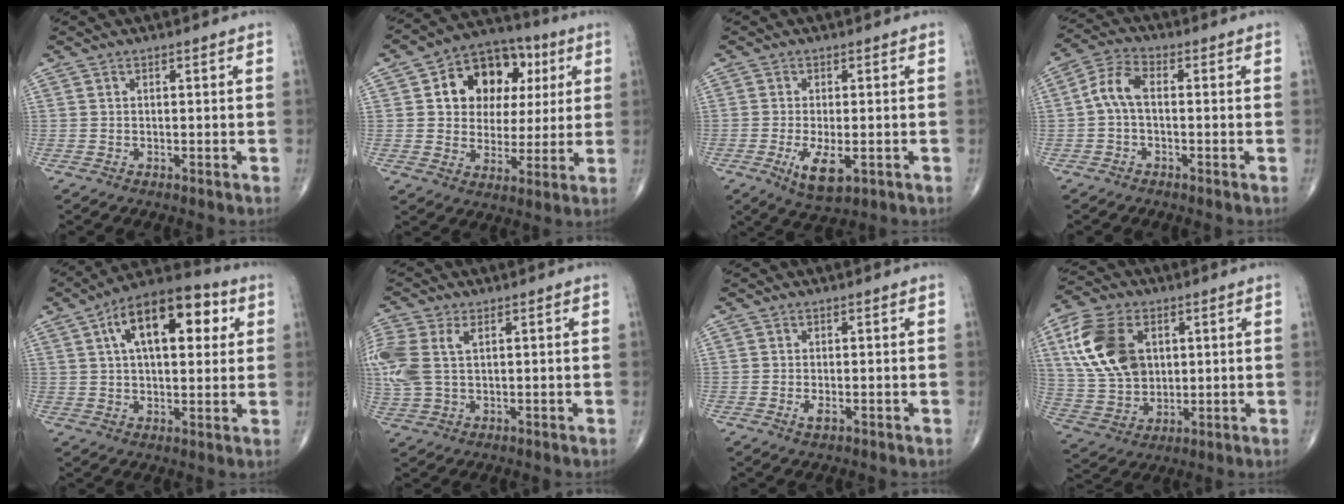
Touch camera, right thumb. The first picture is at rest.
{"total": 16.2, "force": [4.8, 11.9, 9.9], "torque": [-0.097, 0.010, 0.073]}
{"total": 6.5, "force": [-2.1, 2.6, 5.5], "torque": [-0.100, -0.013, -0.029]}
{"total": 5.7, "force": [-0.4, 2.9, 4.8], "torque": [-0.099, 0.020, -0.018]}
{"total": 17.6, "force": [5.6, 8.6, 14.3], "torque": [-0.195, 0.014, 0.079]}
{"total": 10.5, "force": [2.5, 6.1, 8.1], "torque": [-0.229, 0.015, 0.055]}
{"total": 1.5, "force": [-0.5, 0.6, 1.3], "torque": [-0.024, -0.003, -0.010]}
{"total": 15.7, "force": [4.5, 10.5, 10.7], "torque": [-0.201, -0.007, 0.092]}